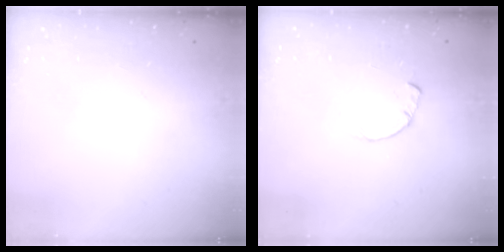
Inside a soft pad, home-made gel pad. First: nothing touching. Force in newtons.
{"total": 0.8, "press": 0.8, "slide": 0.2}